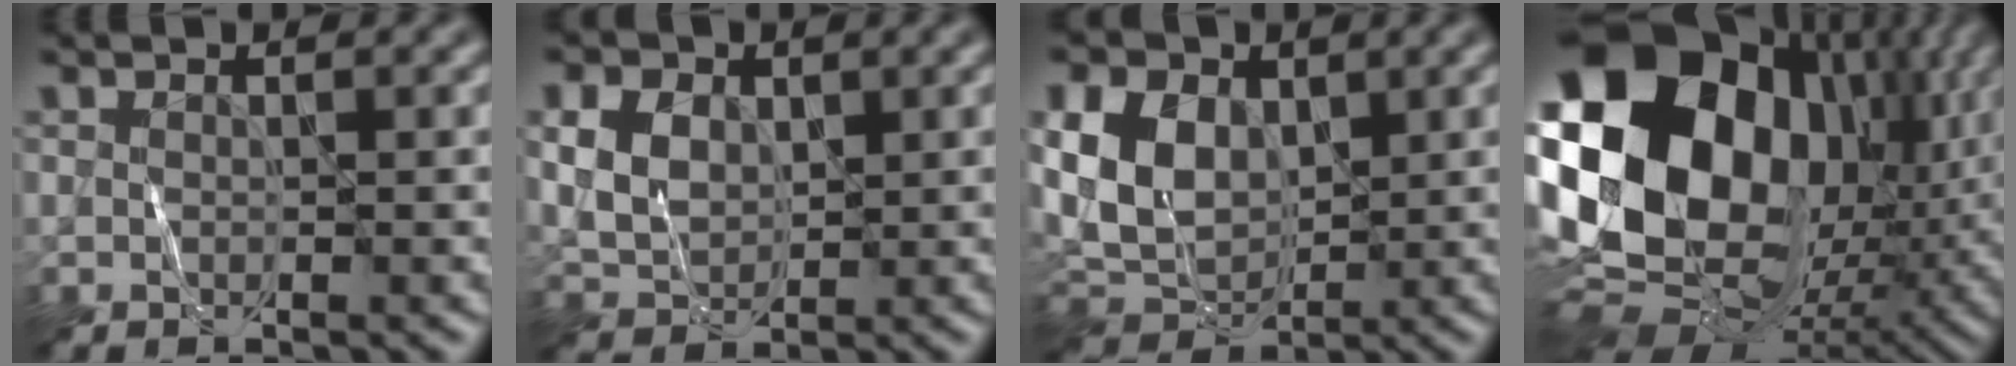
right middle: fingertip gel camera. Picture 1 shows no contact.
{"total": 5.2, "force": [1.5, 3.9, 3.1], "torque": [-0.084, 0.014, 0.023]}
{"total": 7.4, "force": [1.6, 5.4, 4.8], "torque": [-0.121, 0.000, 0.024]}
{"total": 22.0, "force": [4.0, 15.5, 15.1], "torque": [-0.321, 0.009, 0.081]}